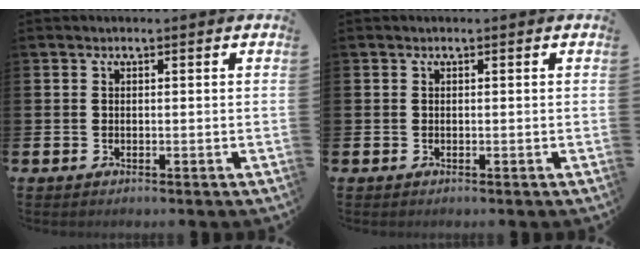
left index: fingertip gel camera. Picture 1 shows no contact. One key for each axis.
{"total": 0.0}